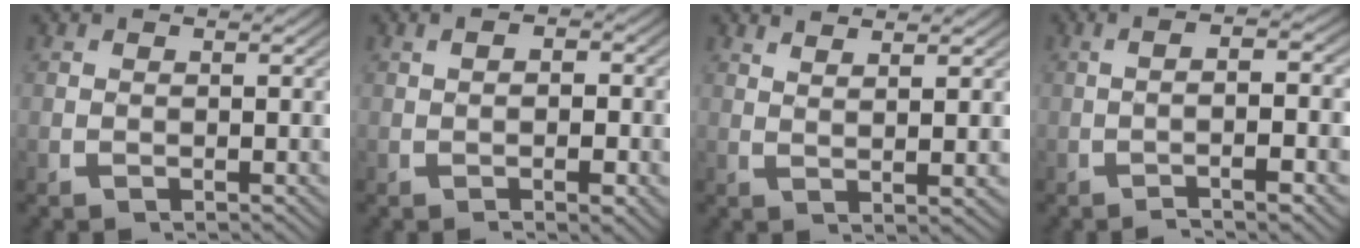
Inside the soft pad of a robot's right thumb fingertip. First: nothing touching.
{"total": 2.5, "force": [-0.5, 1.5, 1.9], "torque": [-0.025, -0.001, -0.010]}
{"total": 2.8, "force": [2.3, -0.1, 1.5], "torque": [-0.028, 0.002, 0.046]}
{"total": 5.1, "force": [-0.9, 1.2, 4.8], "torque": [-0.068, 0.017, -0.021]}